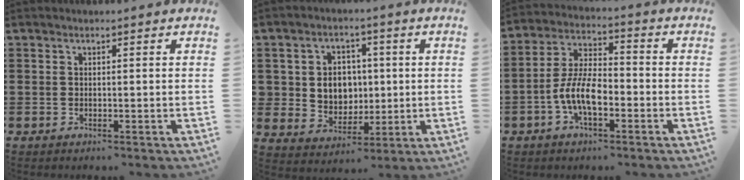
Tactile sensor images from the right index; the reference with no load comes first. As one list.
[{"total": 6.2, "force": [0.8, 5.7, 2.2], "torque": [-0.061, 0.015, 0.013]}, {"total": 8.0, "force": [-2.8, 3.5, 6.6], "torque": [-0.152, -0.001, -0.060]}]